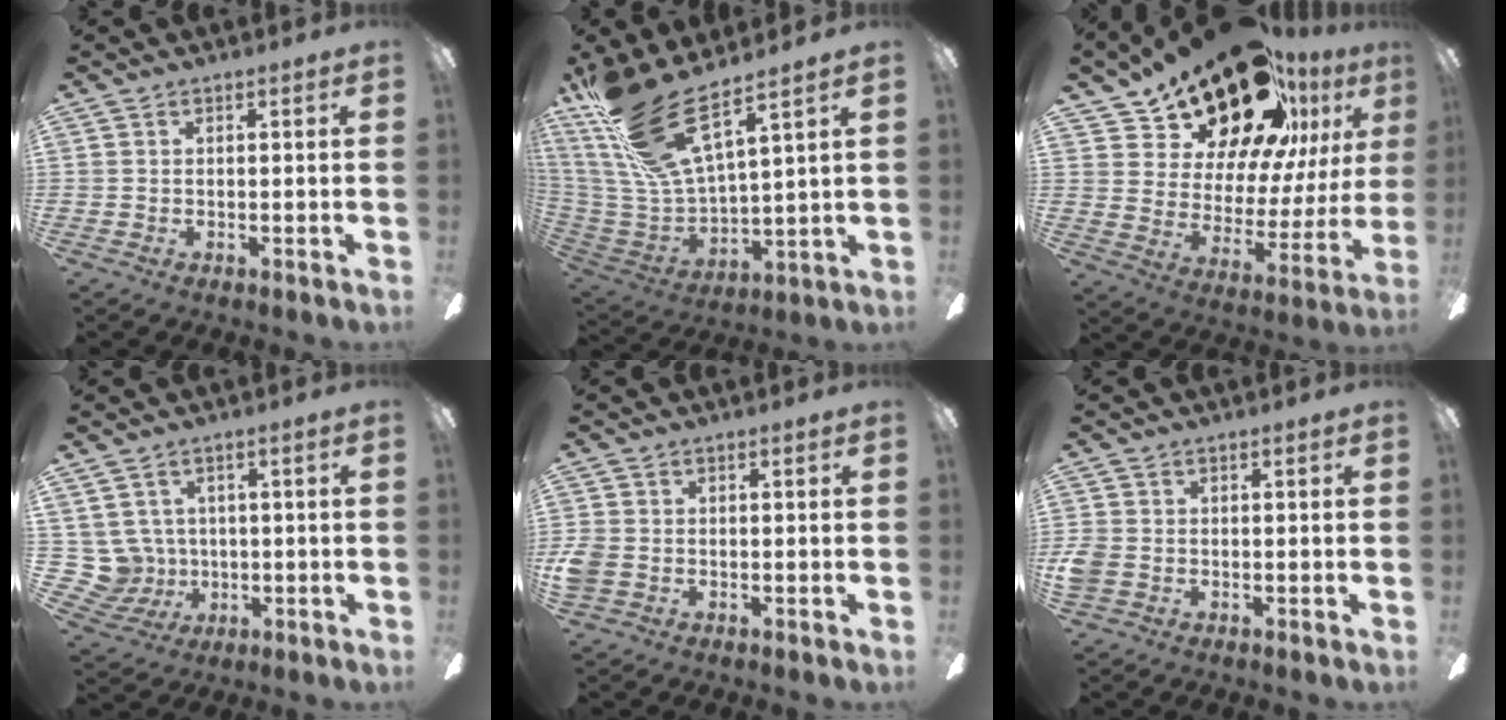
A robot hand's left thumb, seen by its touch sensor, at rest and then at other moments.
{"total": 21.0, "force": [14.8, 5.9, 13.8], "torque": [-0.296, -0.091, 0.259]}
{"total": 25.1, "force": [19.7, 10.6, 11.4], "torque": [-0.188, -0.126, 0.355]}
{"total": 8.2, "force": [1.9, 7.8, 1.7], "torque": [-0.070, -0.010, 0.043]}
{"total": 3.8, "force": [-0.9, 3.0, 2.1], "torque": [-0.053, 0.002, -0.020]}
{"total": 3.4, "force": [-0.9, 2.8, 1.8], "torque": [-0.041, 0.005, -0.018]}